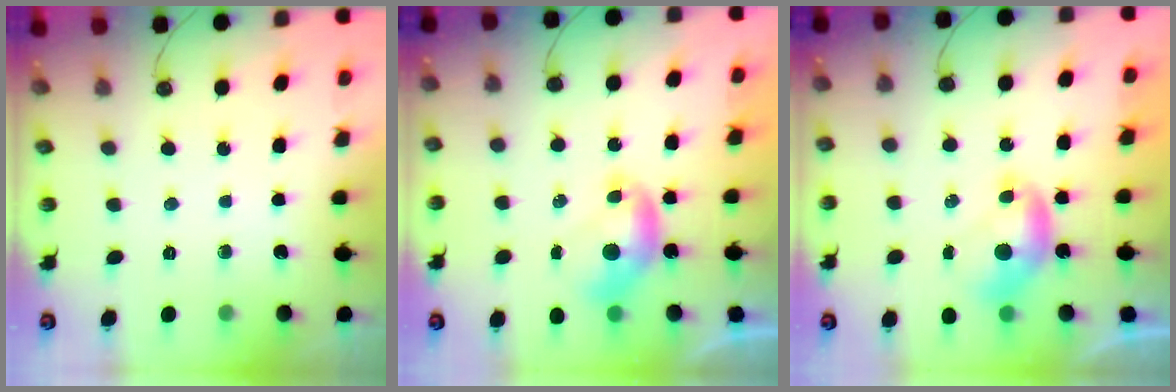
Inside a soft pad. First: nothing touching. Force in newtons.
{"total": 0.0}
{"total": 0.0}